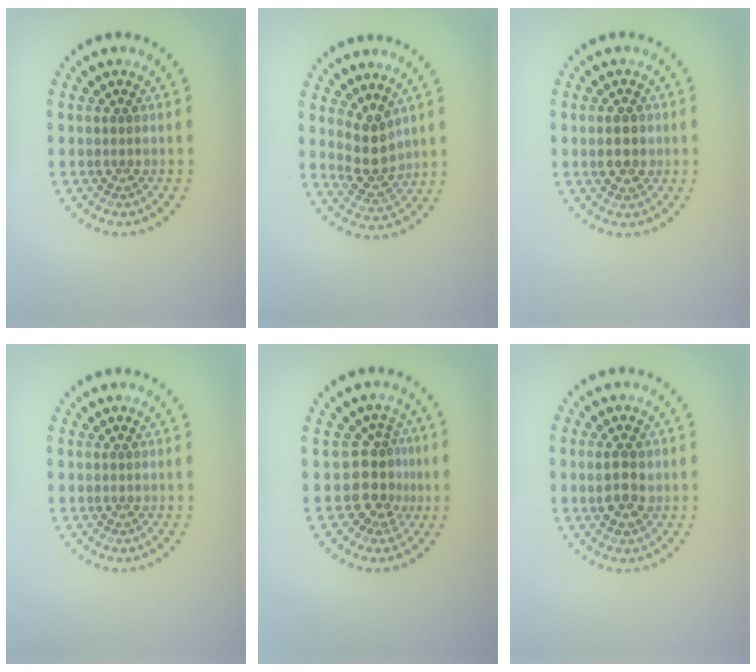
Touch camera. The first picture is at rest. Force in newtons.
{"total": 3.2, "press": 2.9, "slide": 1.3}
{"total": 2.2, "press": 2.2, "slide": 0.1}
{"total": 0.0}
{"total": 3.3, "press": 2.5, "slide": 2.2}
{"total": 2.7, "press": 2.7, "slide": 0.4}